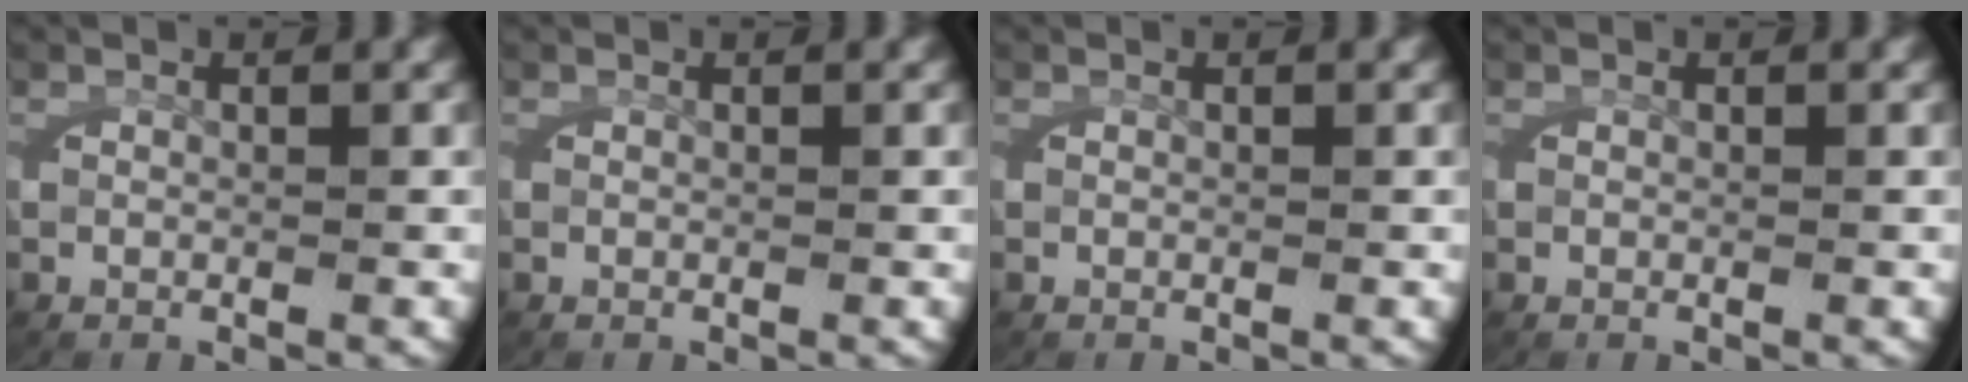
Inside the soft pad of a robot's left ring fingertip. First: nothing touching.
{"total": 0.0}
{"total": 0.0}
{"total": 0.0}